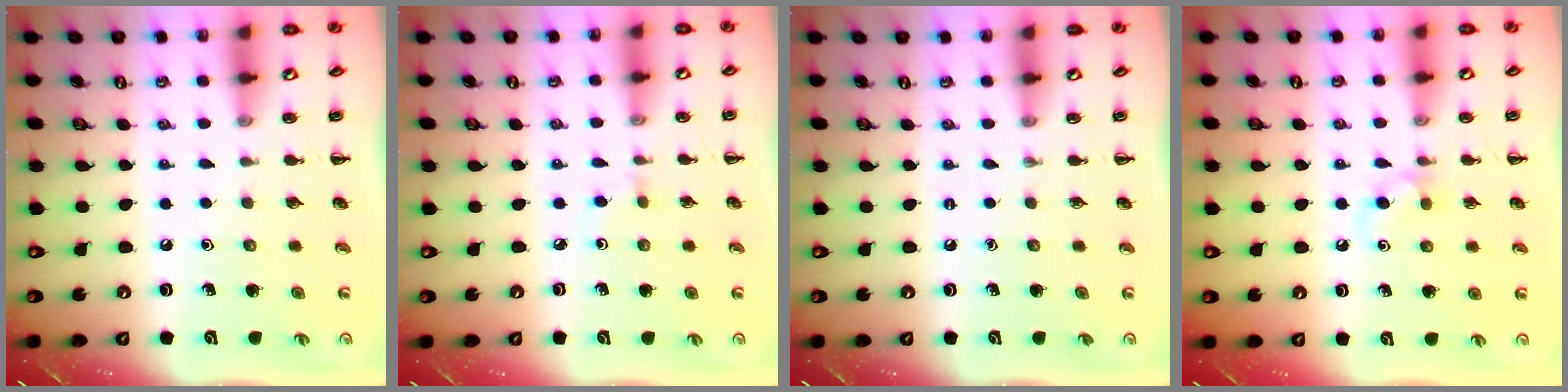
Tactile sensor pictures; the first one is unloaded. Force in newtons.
{"total": 2.0, "press": 1.8, "slide": 0.8}
{"total": 0.0}
{"total": 5.1, "press": 4.8, "slide": 1.7}